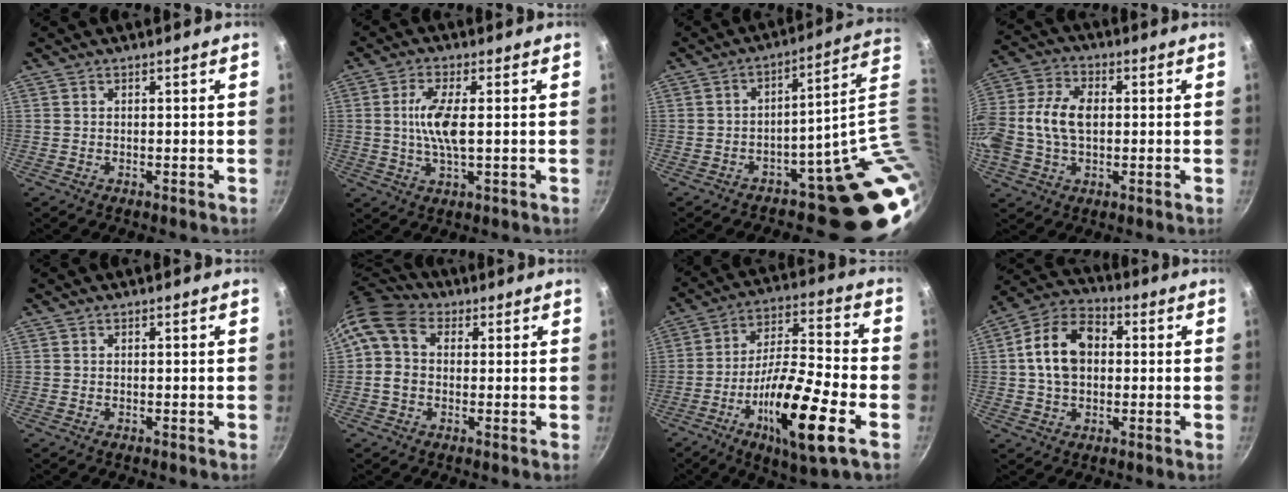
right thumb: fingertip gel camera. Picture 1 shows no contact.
{"total": 7.7, "force": [0.5, 2.4, 7.3], "torque": [-0.154, 0.000, 0.007]}
{"total": 12.5, "force": [-1.0, 4.5, 11.6], "torque": [-0.069, 0.017, -0.013]}
{"total": 13.3, "force": [0.0, 8.8, 10.0], "torque": [-0.202, 0.027, -0.013]}
{"total": 0.0}
{"total": 10.0, "force": [2.1, 7.7, 6.1], "torque": [-0.110, 0.016, 0.018]}
{"total": 19.2, "force": [-7.5, 4.3, 17.1], "torque": [-0.297, 0.032, -0.136]}
{"total": 12.3, "force": [1.1, 8.6, 8.7], "torque": [-0.131, 0.026, 0.005]}